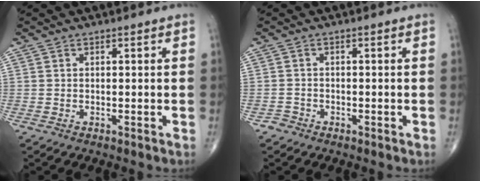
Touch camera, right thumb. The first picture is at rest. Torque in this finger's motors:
{"motor_torque": [-0.14, 0.18, -0.07, -0.02, -0.02]}